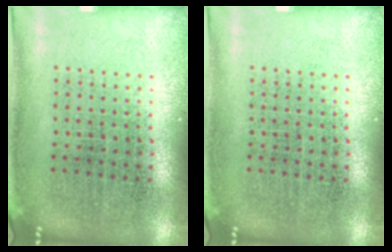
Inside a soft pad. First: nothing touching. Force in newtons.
{"total": 0.0}